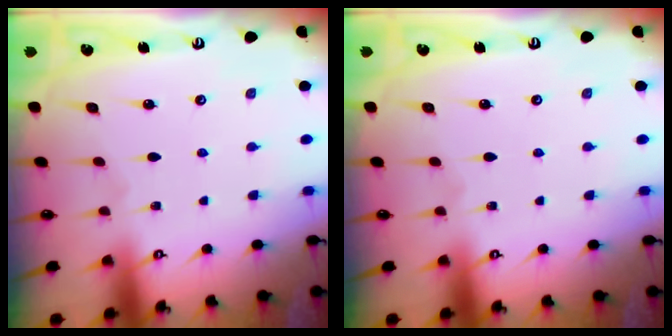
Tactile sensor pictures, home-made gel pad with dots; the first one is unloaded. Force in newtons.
{"total": 0.0}